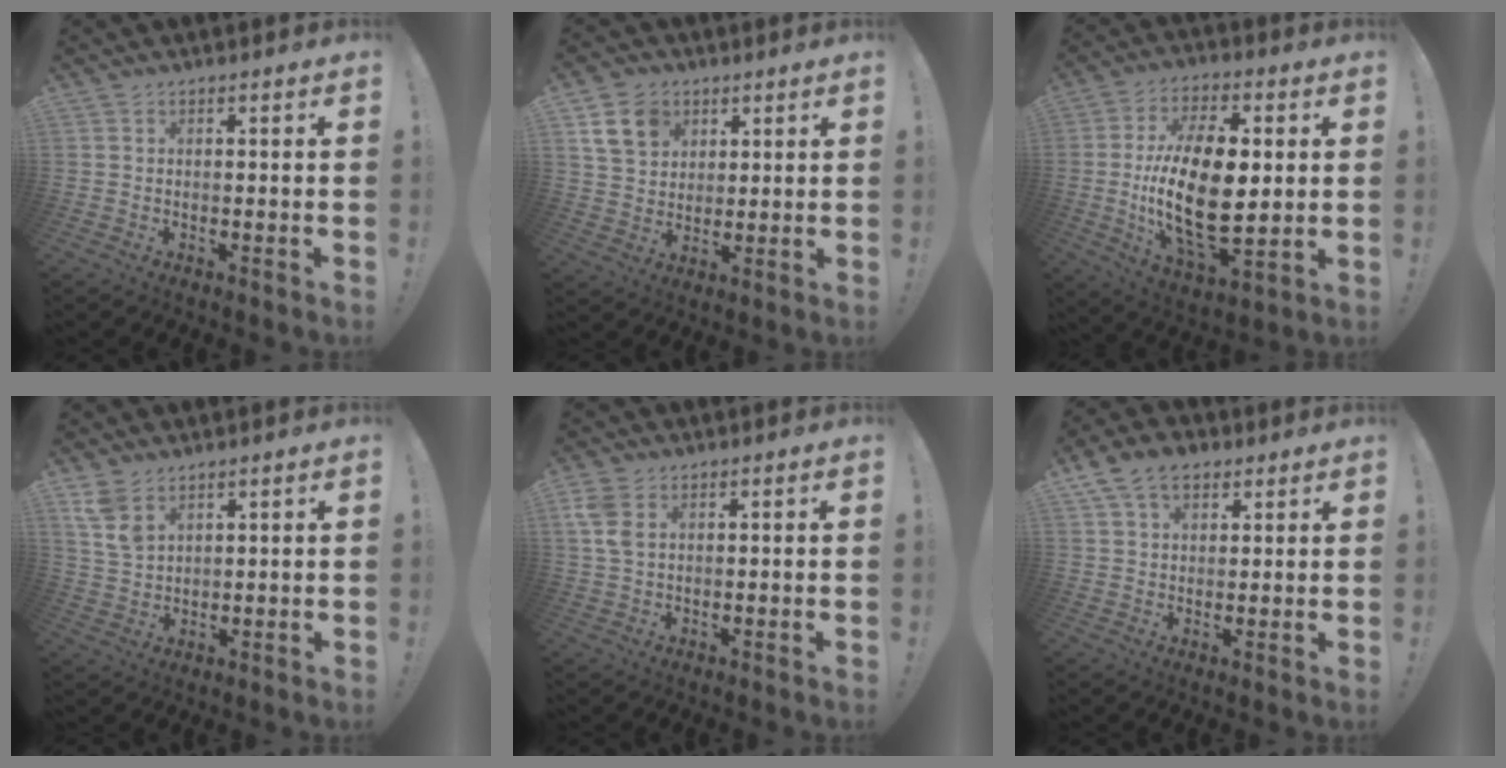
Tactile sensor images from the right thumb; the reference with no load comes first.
{"total": 10.8, "force": [5.5, 8.1, 4.6], "torque": [-0.073, -0.020, 0.111]}
{"total": 23.0, "force": [0.1, 11.6, 19.9], "torque": [-0.388, -0.009, 0.000]}
{"total": 7.2, "force": [4.7, 3.9, 3.9], "torque": [-0.077, -0.014, 0.095]}
{"total": 6.1, "force": [2.4, 3.9, 4.1], "torque": [-0.096, -0.003, 0.048]}
{"total": 9.5, "force": [5.3, 6.3, 4.8], "torque": [-0.077, -0.013, 0.101]}